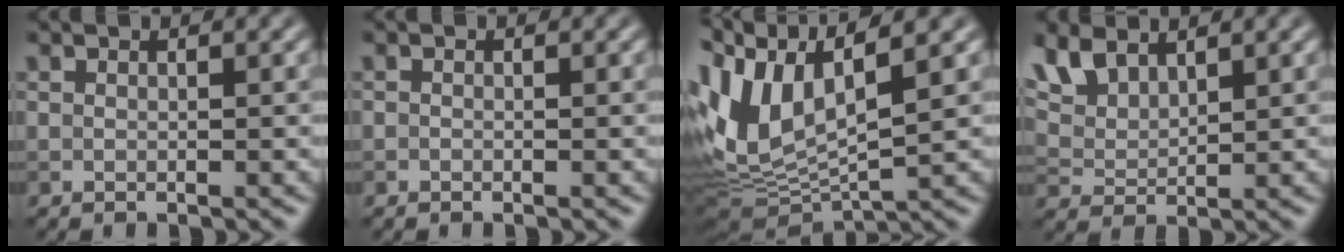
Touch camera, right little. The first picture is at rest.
{"total": 0.0}
{"total": 9.1, "force": [3.6, 4.1, 7.2], "torque": [-0.166, 0.003, 0.072]}
{"total": 4.6, "force": [3.3, 2.0, 2.5], "torque": [-0.060, 0.007, 0.065]}